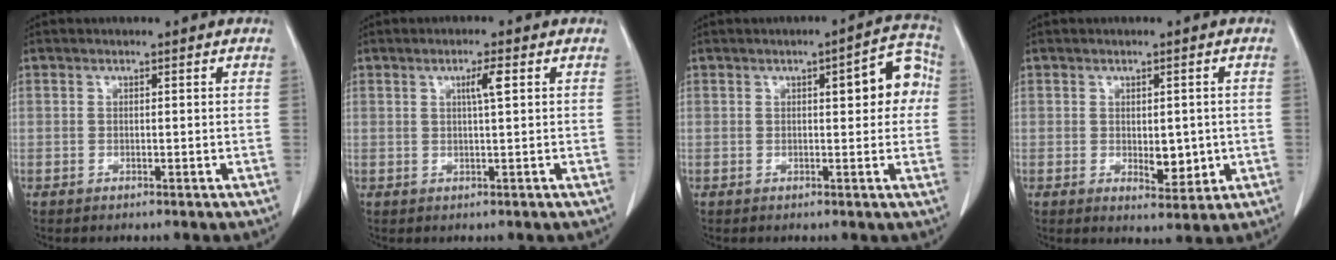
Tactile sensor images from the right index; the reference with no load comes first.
{"total": 2.7, "force": [1.0, -0.1, 2.5], "torque": [-0.039, 0.003, 0.015]}
{"total": 7.6, "force": [1.6, 2.3, 7.0], "torque": [-0.073, 0.025, 0.014]}
{"total": 4.5, "force": [-0.4, 2.4, 3.8], "torque": [-0.045, -0.006, 0.004]}